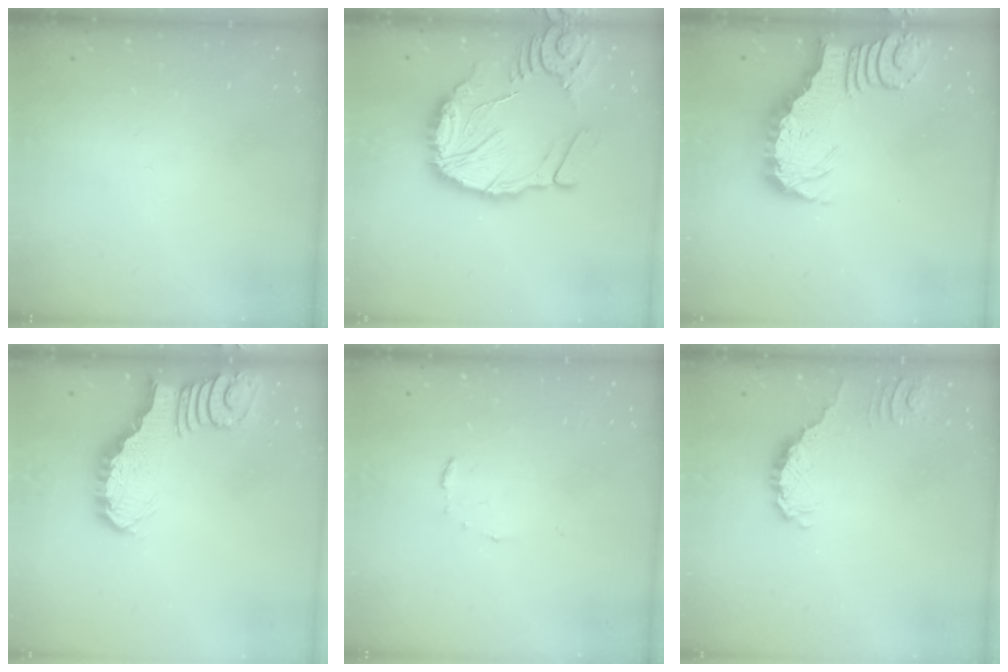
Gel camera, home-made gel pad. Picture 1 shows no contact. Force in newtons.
{"total": 18.0, "press": 17.9, "slide": 2.3}
{"total": 3.5, "press": 3.4, "slide": 0.5}
{"total": 2.9, "press": 2.9, "slide": 0.4}
{"total": 3.8, "press": 3.8, "slide": 0.3}
{"total": 0.6, "press": 0.6, "slide": 0.2}